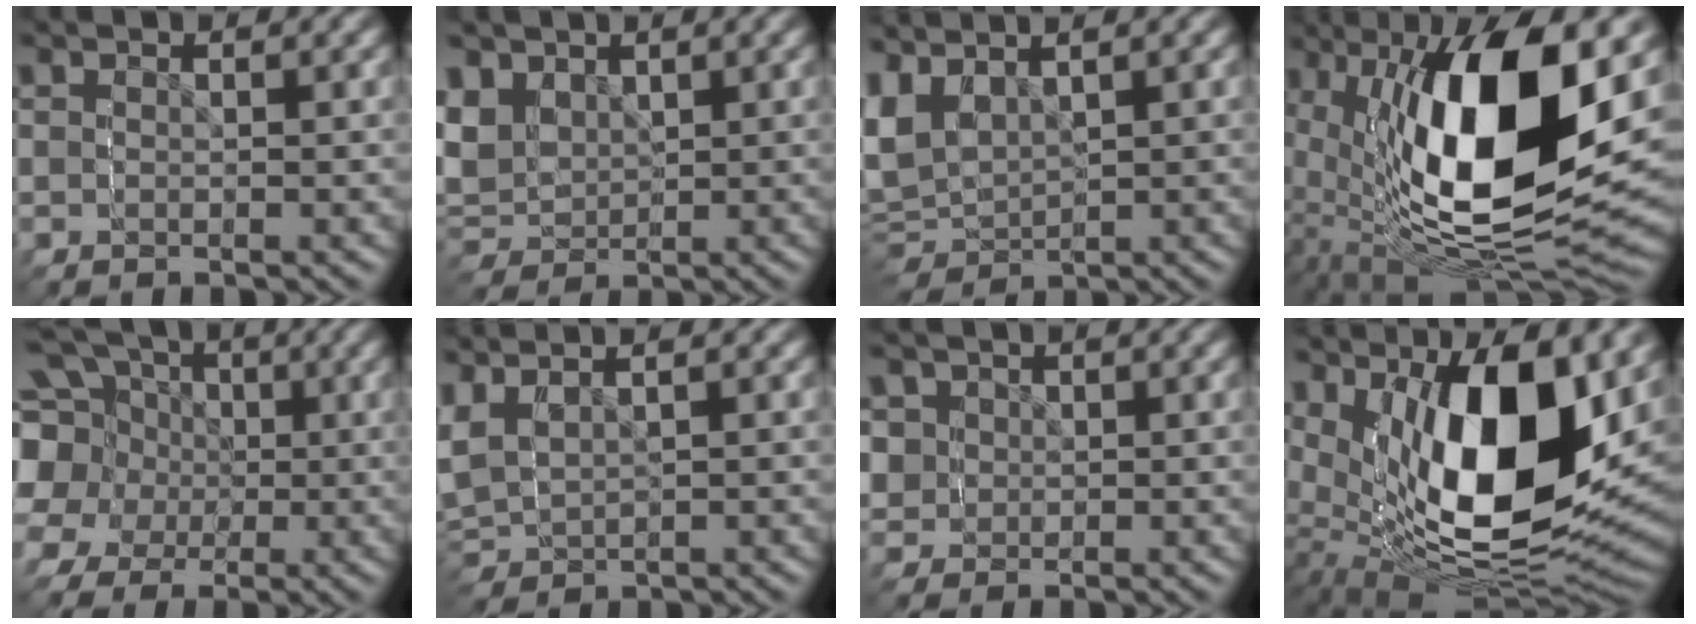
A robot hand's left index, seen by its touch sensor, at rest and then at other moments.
{"total": 6.6, "force": [1.3, 6.4, 0.9], "torque": [-0.062, -0.027, 0.031]}
{"total": 8.9, "force": [-0.2, 8.2, 3.4], "torque": [-0.116, -0.035, 0.016]}
{"total": 15.3, "force": [1.4, 9.2, 12.2], "torque": [-0.249, -0.015, 0.035]}
{"total": 14.2, "force": [2.5, 12.0, 7.2], "torque": [-0.151, -0.028, 0.036]}
{"total": 7.2, "force": [0.0, 6.5, 3.0], "torque": [-0.115, -0.033, 0.018]}
{"total": 5.9, "force": [1.6, 5.7, 0.2], "torque": [-0.034, -0.035, 0.032]}
{"total": 15.2, "force": [2.7, 9.9, 11.2], "torque": [-0.235, -0.016, 0.051]}